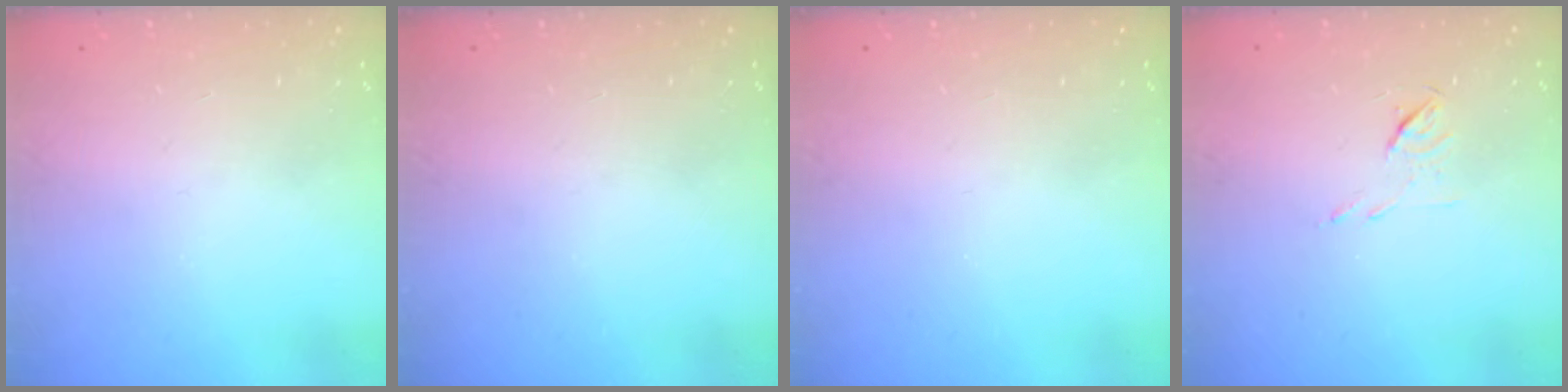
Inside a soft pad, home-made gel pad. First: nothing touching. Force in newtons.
{"total": 0.0}
{"total": 0.0}
{"total": 4.8, "press": 4.7, "slide": 1.0}